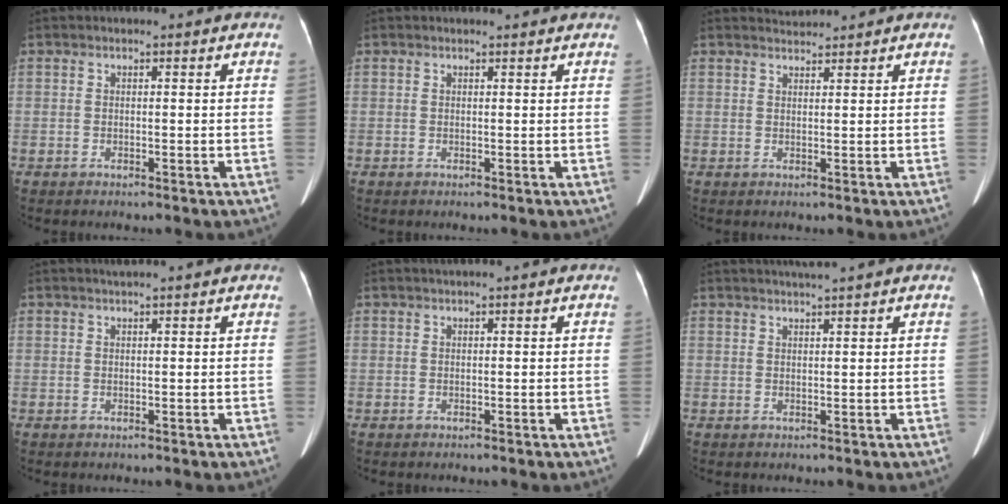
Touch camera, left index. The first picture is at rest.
{"total": 2.4, "force": [2.3, 0.1, 0.6], "torque": [-0.011, 0.012, 0.024]}
{"total": 1.8, "force": [1.7, -0.3, -0.4], "torque": [-0.002, 0.007, 0.037]}
{"total": 1.1, "force": [0.9, -0.3, 0.6], "torque": [-0.013, 0.006, 0.021]}
{"total": 0.7, "force": [0.5, -0.1, 0.5], "torque": [-0.010, 0.009, 0.013]}
{"total": 2.9, "force": [2.5, -0.9, 1.2], "torque": [-0.012, 0.012, 0.044]}